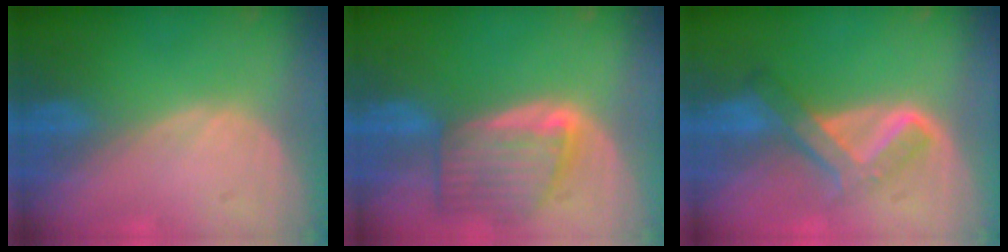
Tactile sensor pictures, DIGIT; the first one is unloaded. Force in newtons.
{"total": 7.8, "press": 7.1, "slide": 3.2}
{"total": 6.7, "press": 5.7, "slide": 3.6}